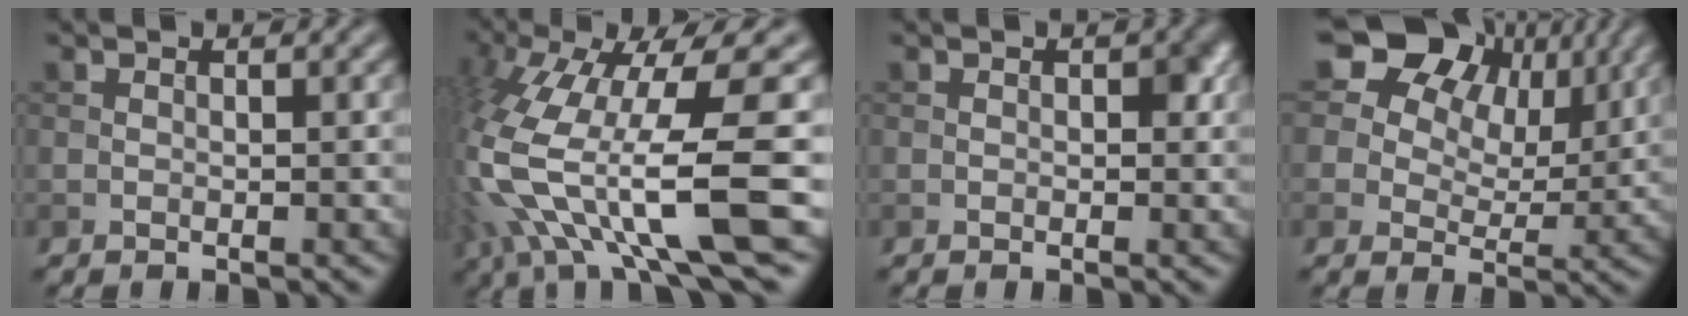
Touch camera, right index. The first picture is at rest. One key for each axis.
{"total": 12.9, "fx": -2.2, "fy": 3.6, "fz": 12.2, "tx": -0.247, "ty": -0.015, "tz": -0.031}
{"total": 1.3, "fx": 0.2, "fy": 1.0, "fz": 0.9, "tx": -0.006, "ty": -0.003, "tz": 0.001}
{"total": 14.2, "fx": 8.1, "fy": 9.4, "fz": 6.9, "tx": -0.139, "ty": 0.029, "tz": 0.153}